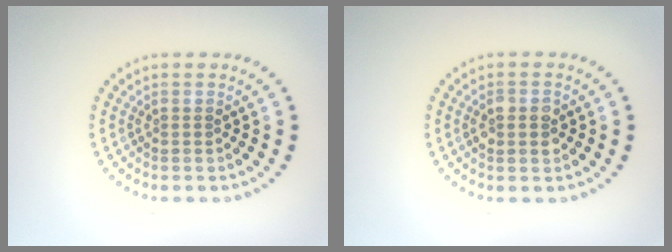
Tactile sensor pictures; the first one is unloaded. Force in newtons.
{"total": 2.3, "press": 2.3, "slide": 0.2}